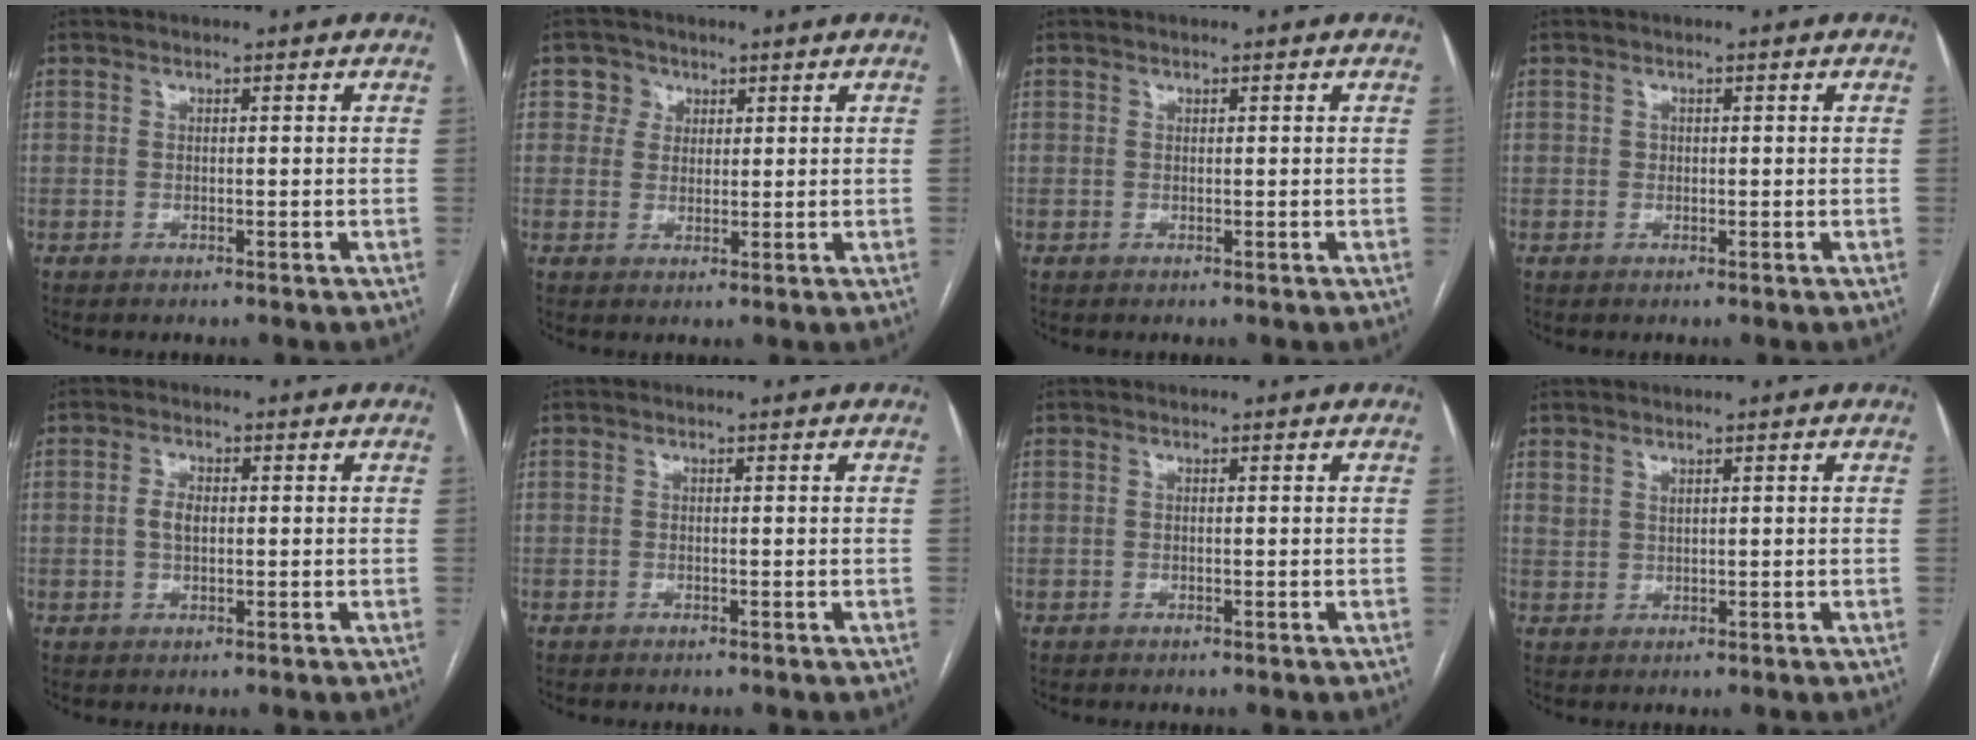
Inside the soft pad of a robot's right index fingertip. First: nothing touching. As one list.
[{"total": 3.3, "force": [1.5, 3.0, -0.2], "torque": [0.014, 0.005, 0.022]}, {"total": 0.0}, {"total": 0.6, "force": [0.1, 0.6, 0.1], "torque": [0.003, 0.002, 0.001]}, {"total": 2.7, "force": [0.2, 1.6, 2.2], "torque": [-0.043, 0.006, 0.004]}, {"total": 0.0}, {"total": 0.0}, {"total": 1.8, "force": [1.7, 0.6, 0.2], "torque": [-0.010, 0.010, 0.036]}]